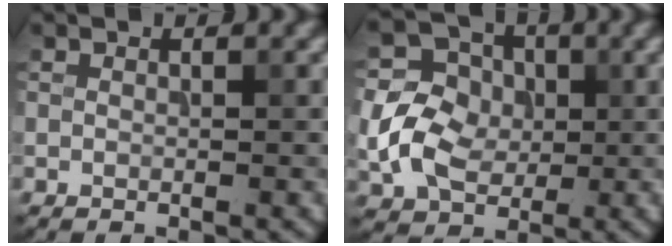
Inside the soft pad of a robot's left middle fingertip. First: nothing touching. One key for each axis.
{"total": 6.4, "fx": -0.5, "fy": 5.2, "fz": 3.6, "tx": -0.076, "ty": 0.008, "tz": -0.019}